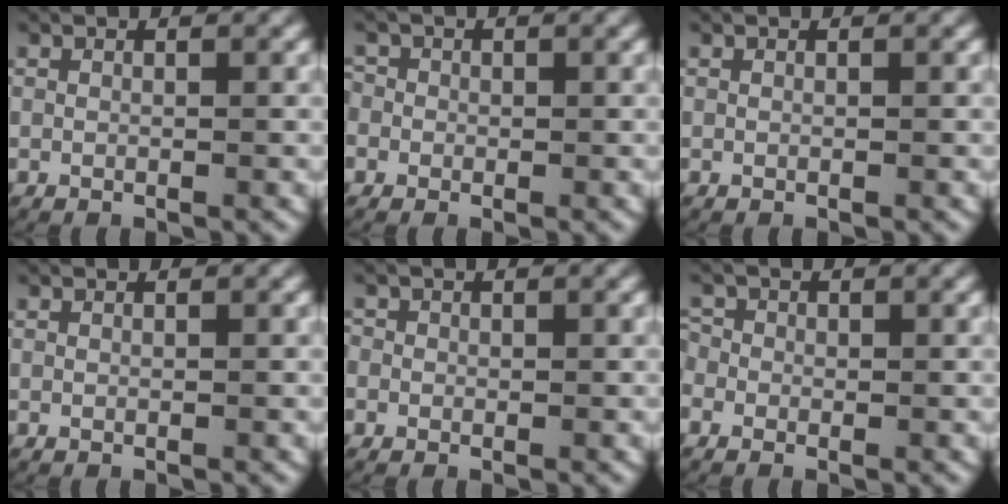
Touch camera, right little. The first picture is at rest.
{"total": 2.3, "force": [-0.2, 2.3, 0.4], "torque": [-0.007, 0.001, -0.011]}
{"total": 0.0}
{"total": 0.0}
{"total": 1.3, "force": [-0.2, 1.3, 0.1], "torque": [0.000, 0.001, -0.010]}
{"total": 2.3, "force": [-0.4, 2.2, 0.7], "torque": [-0.018, -0.003, -0.012]}